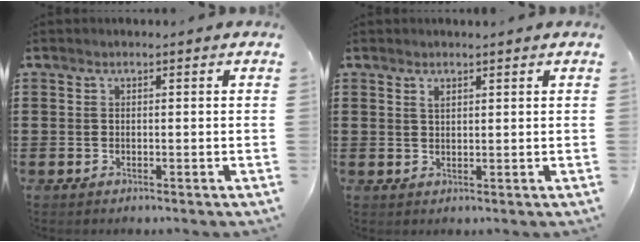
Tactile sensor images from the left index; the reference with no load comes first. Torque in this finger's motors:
{"motor_torque": [0.20, -0.38, 0.02, 0.04]}